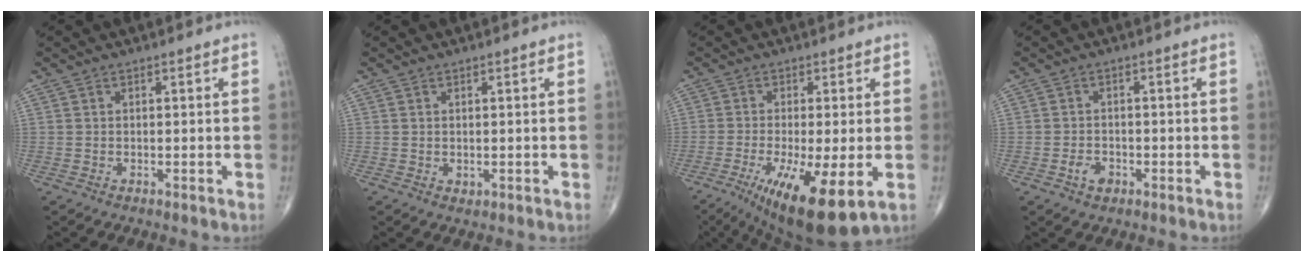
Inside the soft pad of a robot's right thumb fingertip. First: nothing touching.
{"total": 0.7, "force": [0.2, 0.6, 0.4], "torque": [0.000, -0.002, 0.006]}
{"total": 13.8, "force": [-4.9, 3.5, 12.4], "torque": [-0.201, -0.025, -0.068]}
{"total": 2.6, "force": [-1.2, 1.8, 1.4], "torque": [-0.017, 0.005, -0.018]}